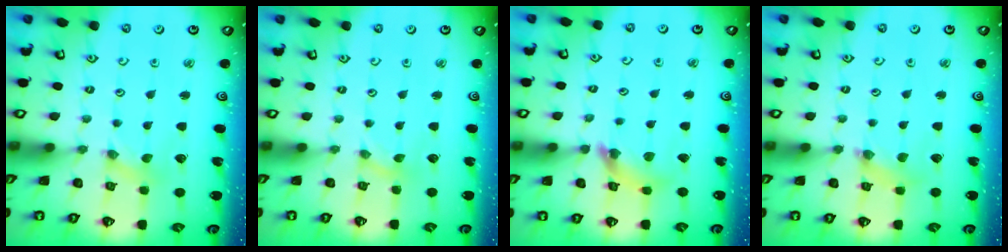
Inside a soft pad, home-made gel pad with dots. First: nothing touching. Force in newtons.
{"total": 0.0}
{"total": 7.6, "press": 7.6, "slide": 0.8}
{"total": 1.8, "press": 1.8, "slide": 0.2}